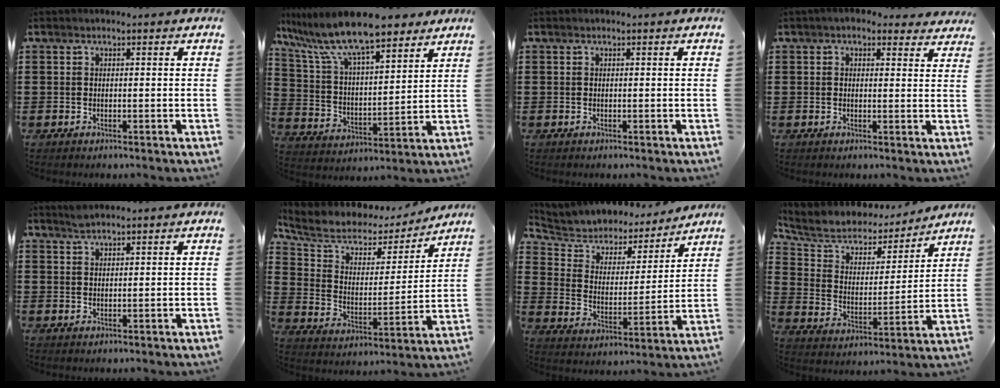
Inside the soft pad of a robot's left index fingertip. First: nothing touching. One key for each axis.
{"total": 11.6, "fx": 9.6, "fy": 2.0, "fz": 6.2, "tx": -0.156, "ty": -0.040, "tz": 0.167}
{"total": 0.0}
{"total": 2.6, "fx": 2.2, "fy": 1.1, "fz": 1.0, "tx": -0.018, "ty": -0.003, "tz": 0.037}
{"total": 1.7, "fx": 1.6, "fy": 0.3, "fz": 0.6, "tx": -0.014, "ty": 0.000, "tz": 0.031}
{"total": 6.9, "fx": 5.1, "fy": 3.5, "fz": 3.0, "tx": -0.092, "ty": -0.028, "tz": 0.087}
{"total": 4.8, "fx": 4.2, "fy": 2.4, "fz": 0.2, "tx": -0.039, "ty": -0.031, "tz": 0.067}
{"total": 6.4, "fx": 5.4, "fy": 2.7, "fz": 2.2, "tx": -0.076, "ty": -0.032, "tz": 0.088}